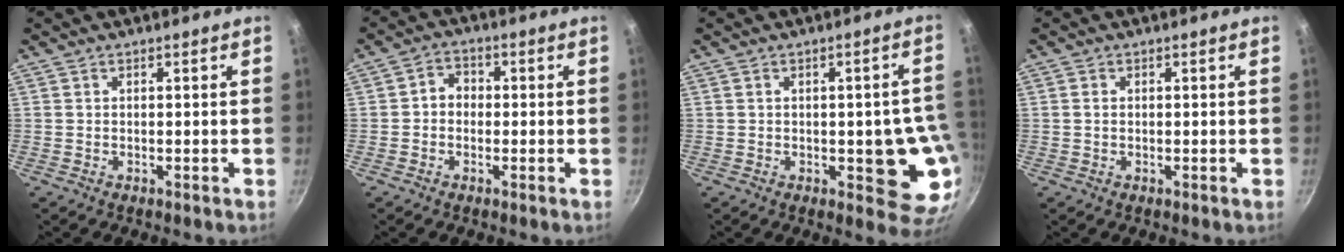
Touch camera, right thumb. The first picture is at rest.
{"total": 3.7, "force": [-0.4, 3.1, 1.9], "torque": [-0.010, 0.011, -0.015]}
{"total": 11.0, "force": [-1.8, 4.7, 9.8], "torque": [-0.066, 0.003, -0.018]}
{"total": 0.9, "force": [0.1, 0.7, 0.6], "torque": [-0.011, 0.003, 0.001]}